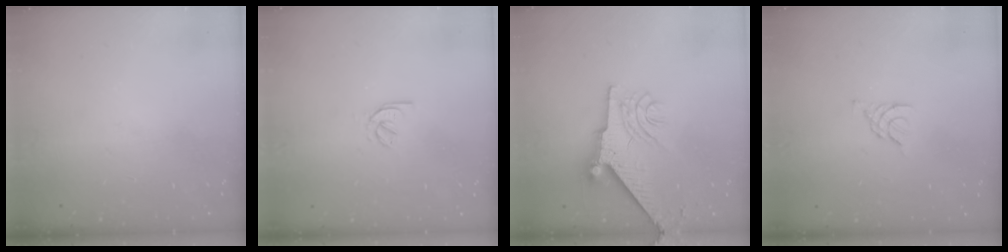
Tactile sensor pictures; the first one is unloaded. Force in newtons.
{"total": 2.9, "press": 2.8, "slide": 0.8}
{"total": 11.4, "press": 11.3, "slide": 1.5}
{"total": 3.3, "press": 3.2, "slide": 0.7}